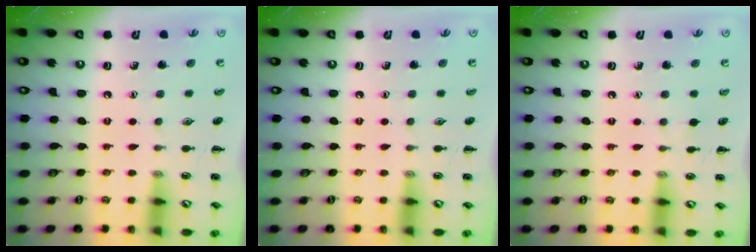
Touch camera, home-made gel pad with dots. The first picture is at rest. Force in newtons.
{"total": 0.0}
{"total": 2.6, "press": 2.3, "slide": 1.1}